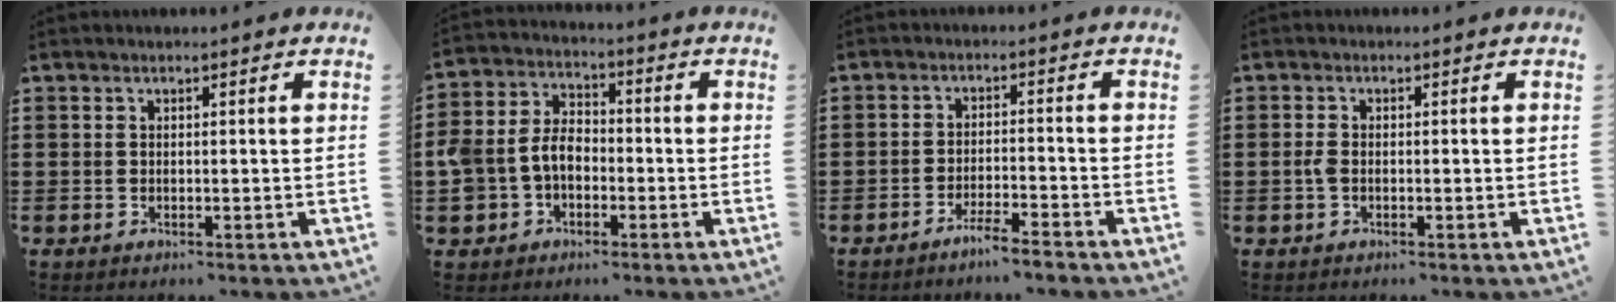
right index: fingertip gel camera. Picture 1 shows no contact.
{"total": 5.9, "force": [-1.6, 4.6, 3.2], "torque": [-0.096, 0.007, -0.037]}
{"total": 3.5, "force": [-3.2, -0.3, 1.2], "torque": [-0.021, 0.001, -0.063]}
{"total": 1.5, "force": [-0.4, 0.8, 1.2], "torque": [-0.031, -0.002, -0.011]}